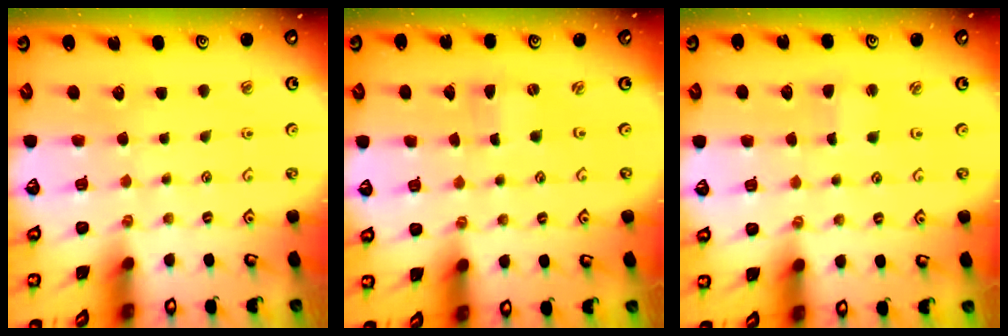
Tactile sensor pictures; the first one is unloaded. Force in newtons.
{"total": 0.0}
{"total": 1.4, "press": 1.4, "slide": 0.3}